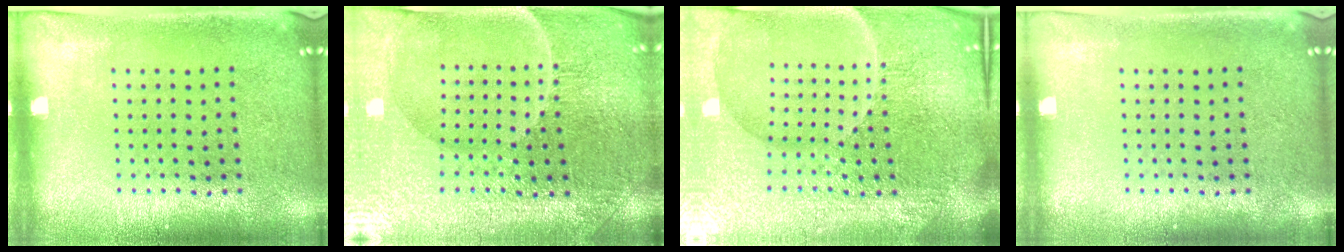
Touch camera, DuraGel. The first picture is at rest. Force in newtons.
{"total": 4.2, "press": 4.1, "slide": 0.7}
{"total": 6.3, "press": 5.7, "slide": 2.7}
{"total": 0.0}